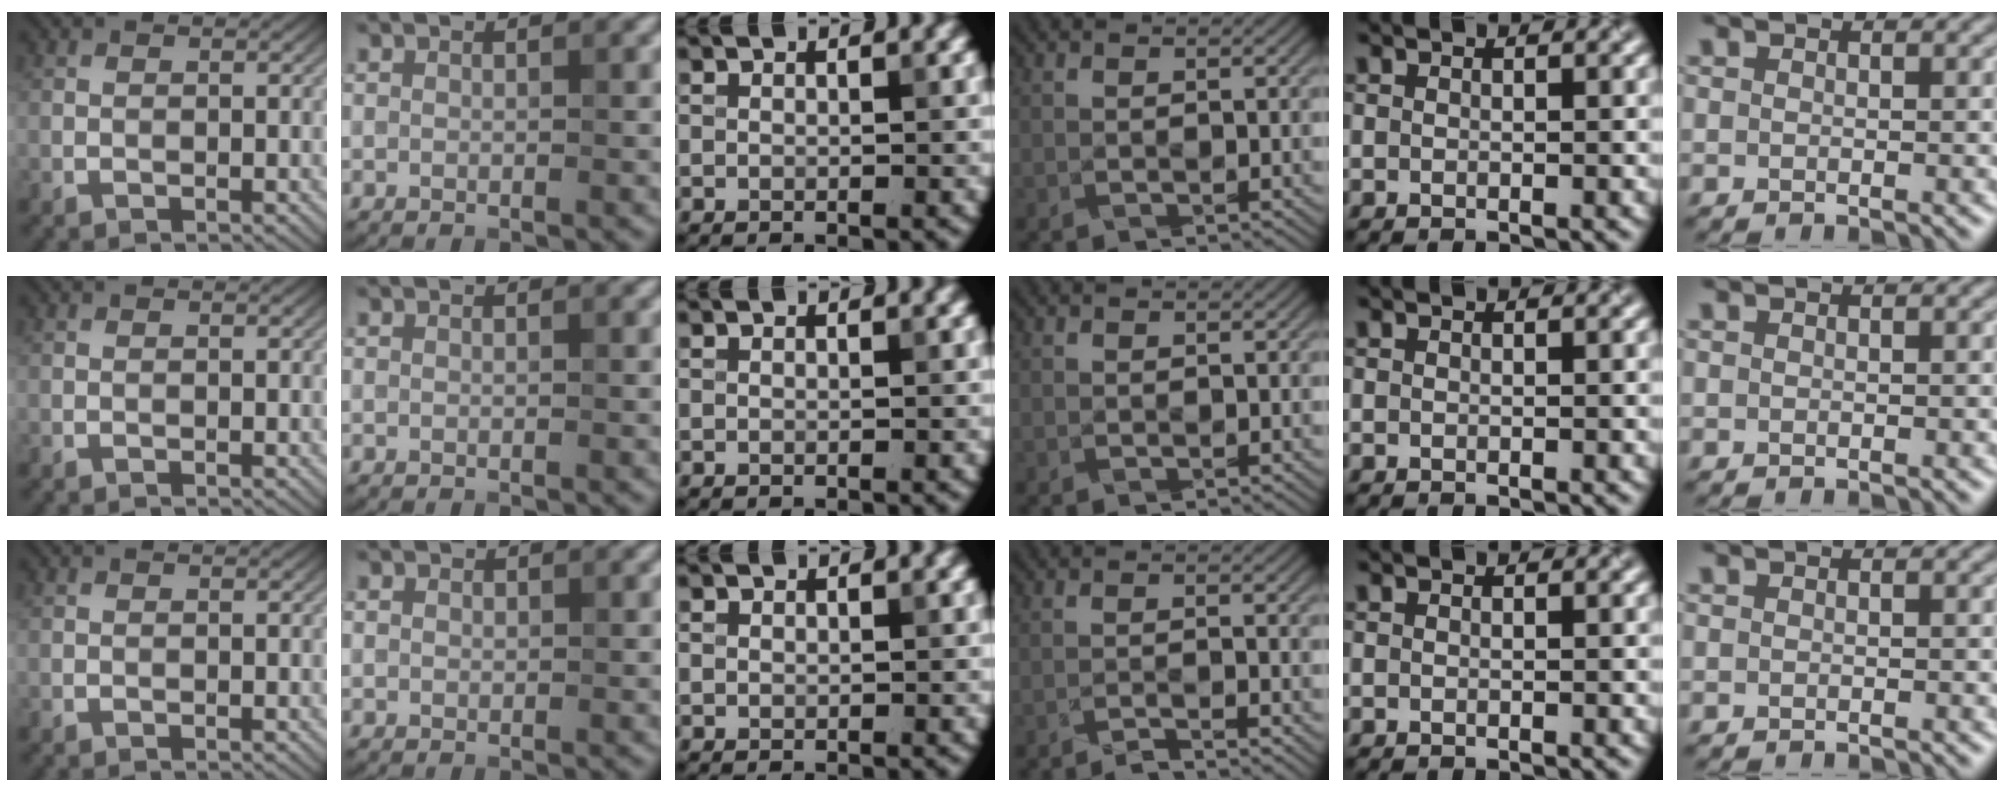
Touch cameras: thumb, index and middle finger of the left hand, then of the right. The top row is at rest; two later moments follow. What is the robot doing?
{"motion": "fold", "object": "apron"}